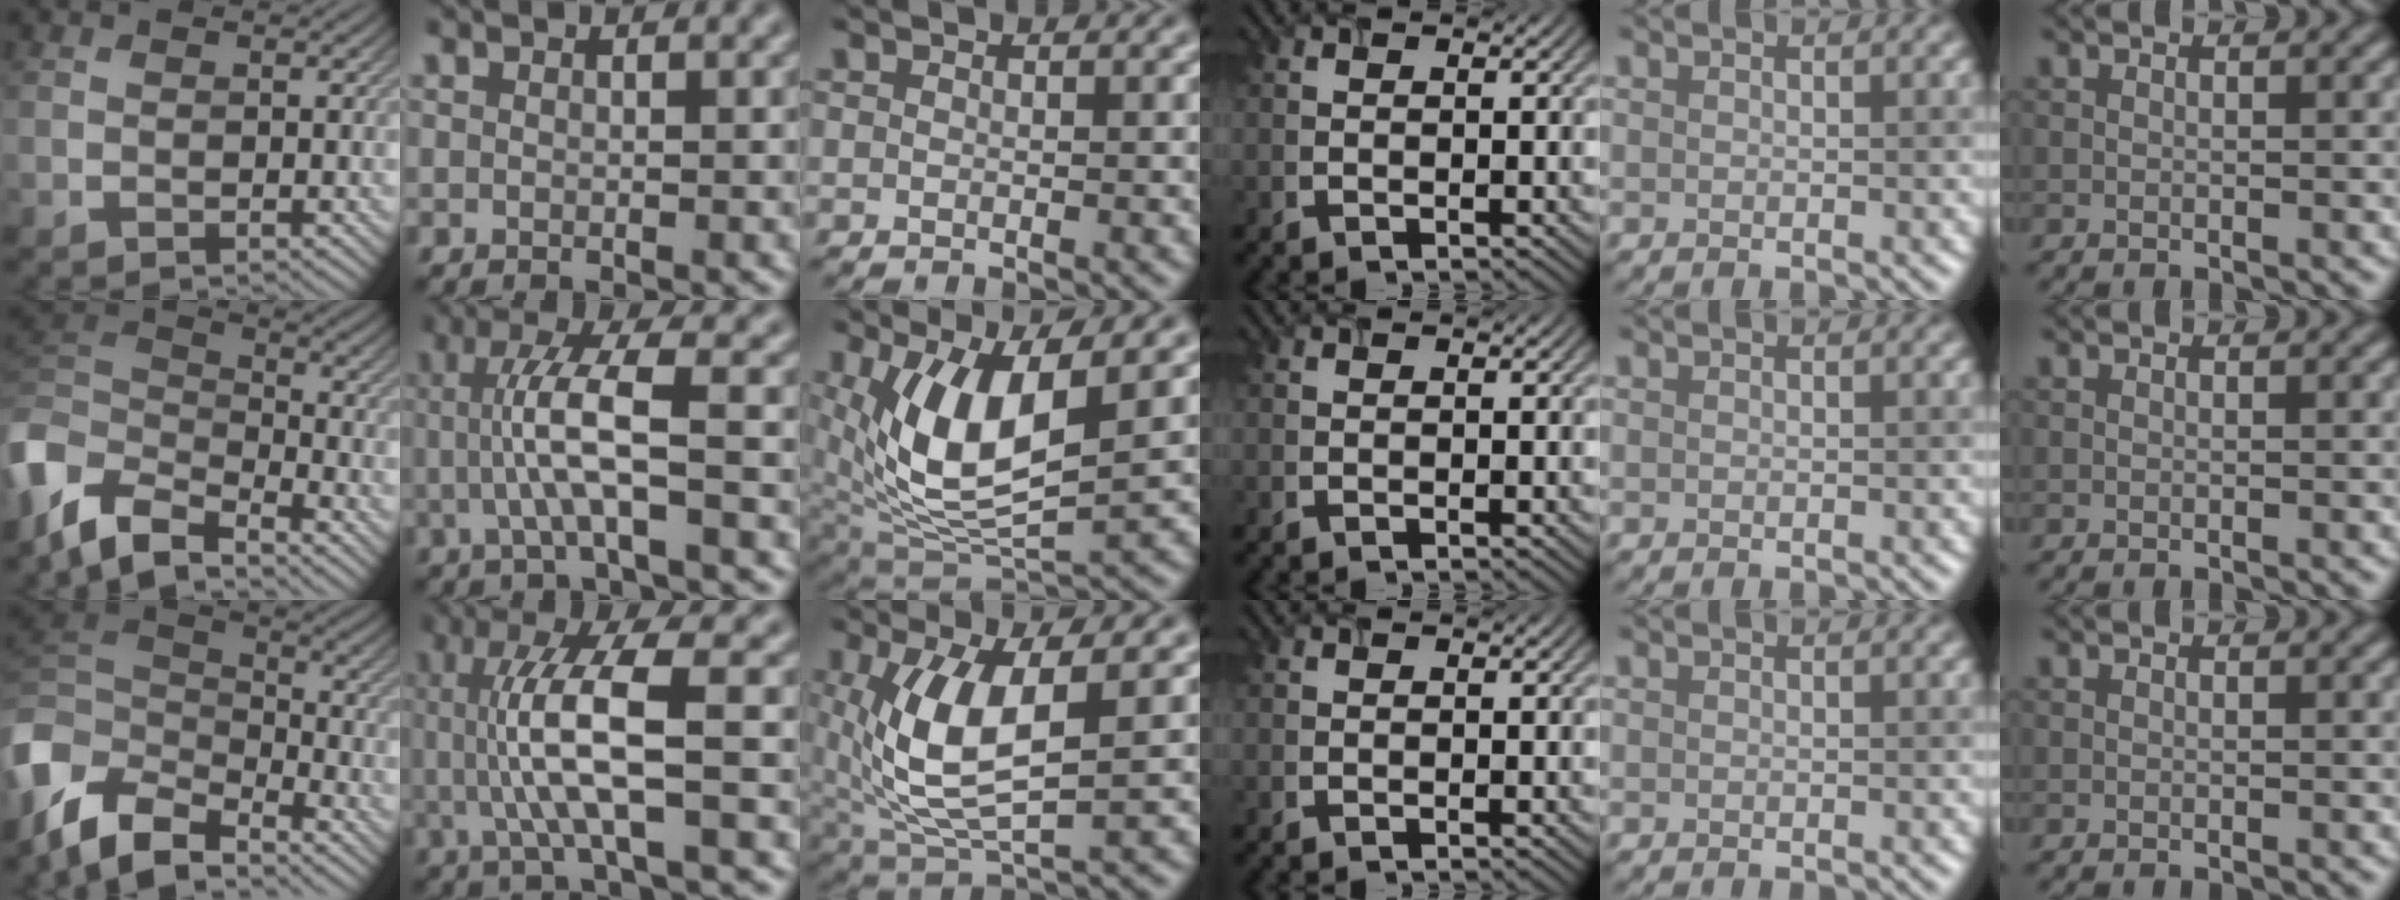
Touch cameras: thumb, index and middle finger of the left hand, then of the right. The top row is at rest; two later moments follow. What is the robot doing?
{"motion": "lift_and_place", "object": "timer"}